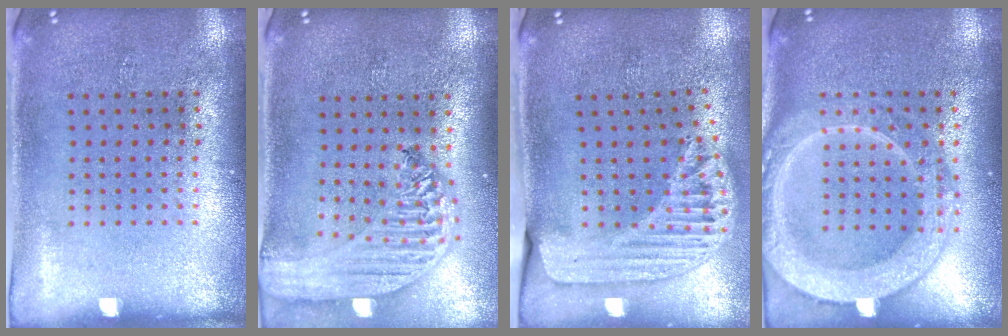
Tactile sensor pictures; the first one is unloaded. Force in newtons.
{"total": 2.8, "press": 2.2, "slide": 1.6}
{"total": 1.7, "press": 1.5, "slide": 0.7}
{"total": 4.0, "press": 4.0, "slide": 0.5}